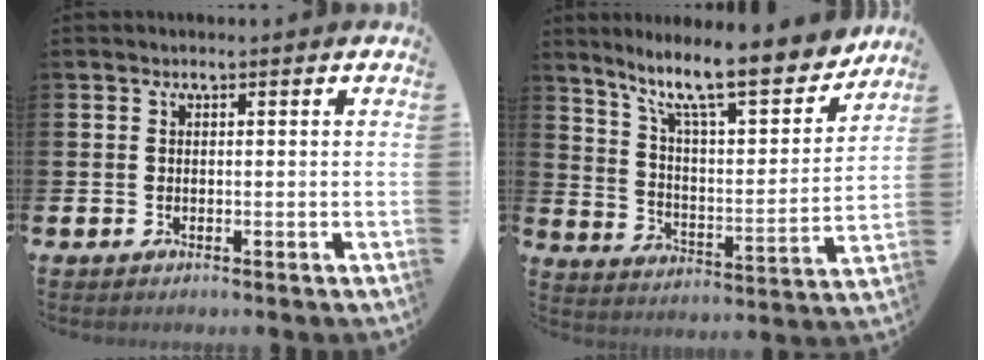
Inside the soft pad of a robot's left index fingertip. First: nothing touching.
{"total": 12.8, "force": [10.5, 2.6, 6.8], "torque": [-0.143, -0.072, 0.175]}